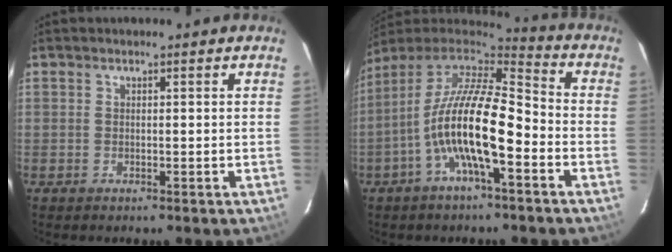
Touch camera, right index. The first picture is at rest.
{"total": 16.0, "force": [-5.5, 4.4, 14.4], "torque": [-0.263, -0.008, -0.110]}